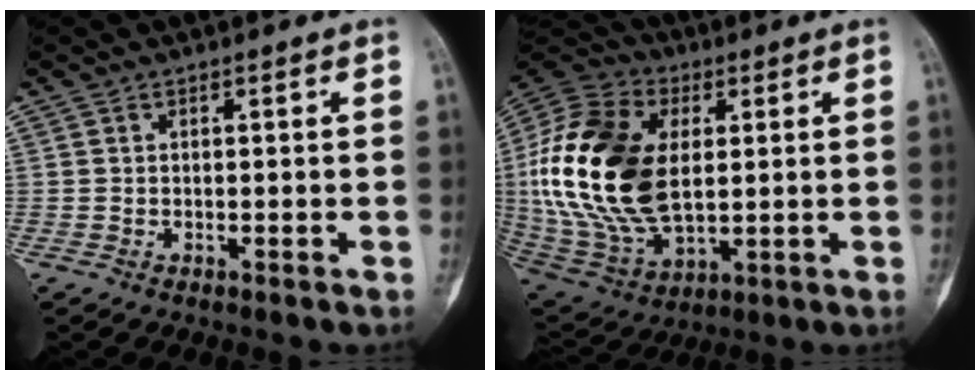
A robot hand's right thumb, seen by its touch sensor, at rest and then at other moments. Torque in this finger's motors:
{"motor_torque": [1.57, 2.76, 1.08, -0.70, 0.52]}